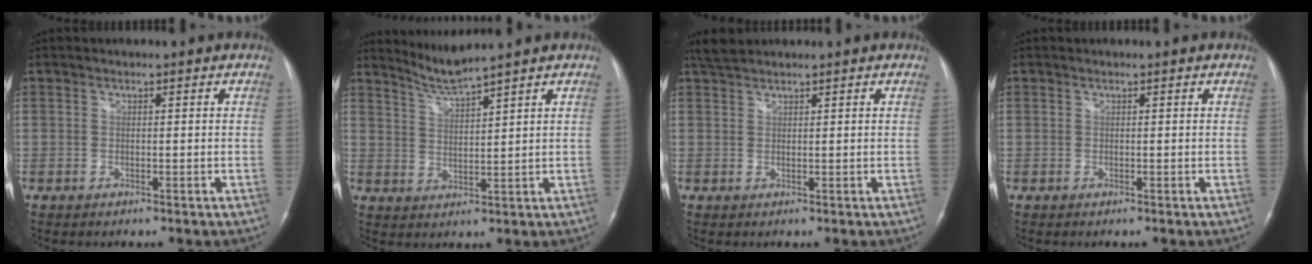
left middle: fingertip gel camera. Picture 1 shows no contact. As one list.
[{"total": 4.2, "force": [3.8, -1.7, 0.7], "torque": [-0.023, -0.018, 0.083]}, {"total": 2.6, "force": [2.4, 0.4, 0.8], "torque": [-0.022, 0.014, 0.050]}, {"total": 0.0}]